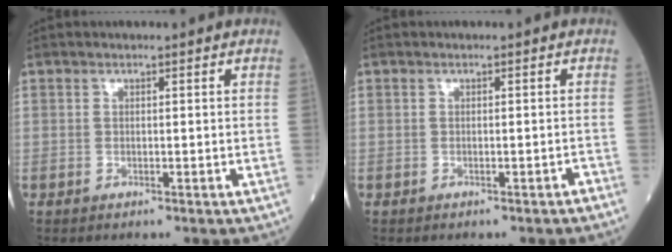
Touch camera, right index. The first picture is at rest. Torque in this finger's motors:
{"motor_torque": [0.00, 0.00, 0.00, 0.01]}